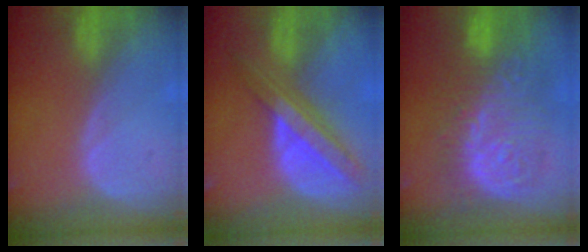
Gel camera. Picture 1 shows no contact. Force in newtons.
{"total": 8.5, "press": 7.2, "slide": 4.4}
{"total": 13.0, "press": 12.9, "slide": 1.5}